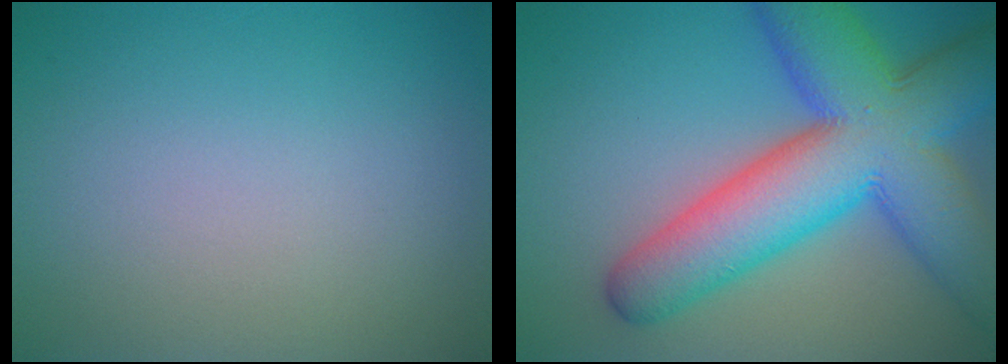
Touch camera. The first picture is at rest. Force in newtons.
{"total": 13.4, "press": 13.4, "slide": 0.5}